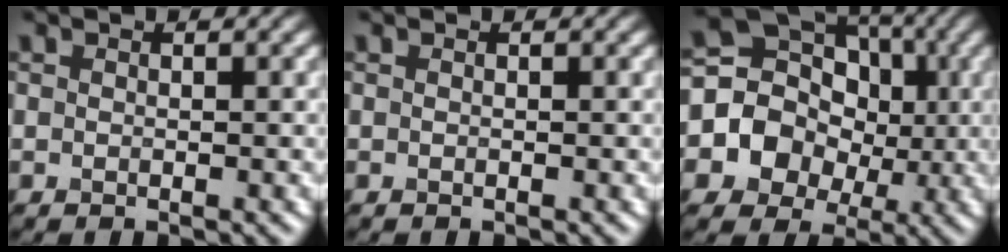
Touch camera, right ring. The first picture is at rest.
{"total": 0.0}
{"total": 11.6, "force": [-0.3, 10.7, 4.3], "torque": [-0.092, 0.031, -0.030]}